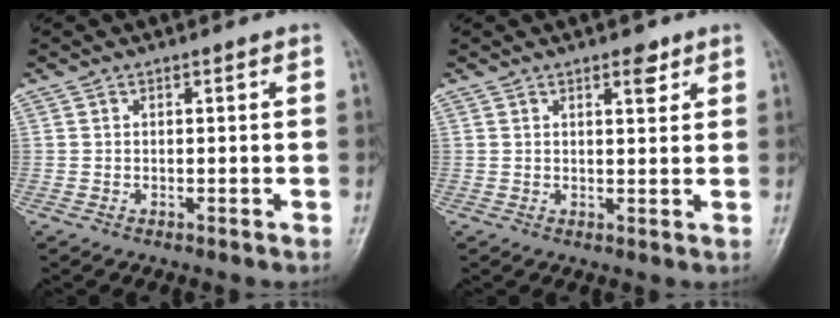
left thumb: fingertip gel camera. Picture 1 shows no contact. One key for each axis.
{"total": 3.0, "fx": 1.8, "fy": 1.3, "fz": 2.0, "tx": -0.015, "ty": -0.009, "tz": 0.025}